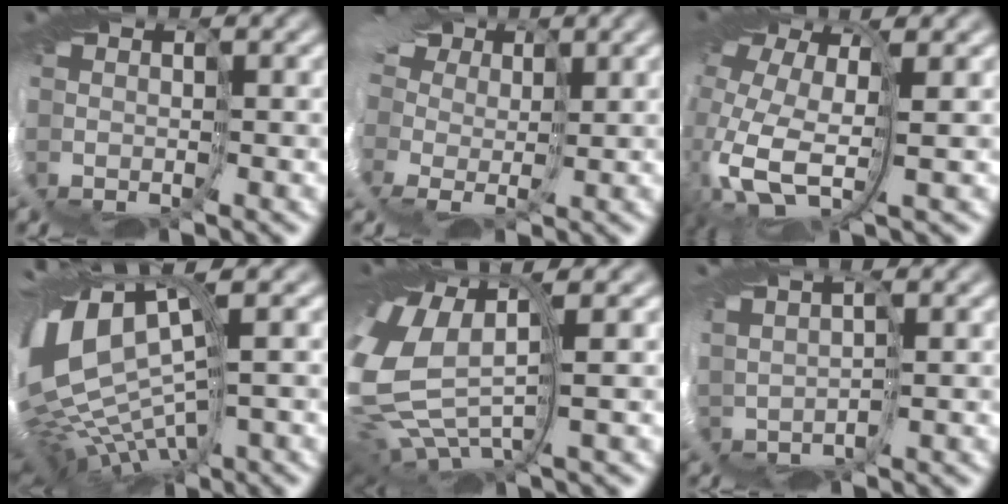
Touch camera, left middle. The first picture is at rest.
{"total": 12.4, "force": [3.7, 9.5, 7.0], "torque": [-0.161, 0.025, 0.020]}
{"total": 11.8, "force": [-2.0, 6.8, 9.4], "torque": [-0.220, -0.033, -0.021]}
{"total": 14.9, "force": [0.3, 7.1, 13.1], "torque": [-0.232, -0.017, 0.034]}
{"total": 12.2, "force": [0.4, 6.2, 10.5], "torque": [-0.246, -0.037, 0.022]}
{"total": 2.0, "force": [1.3, 1.0, 1.1], "torque": [-0.029, 0.018, 0.016]}